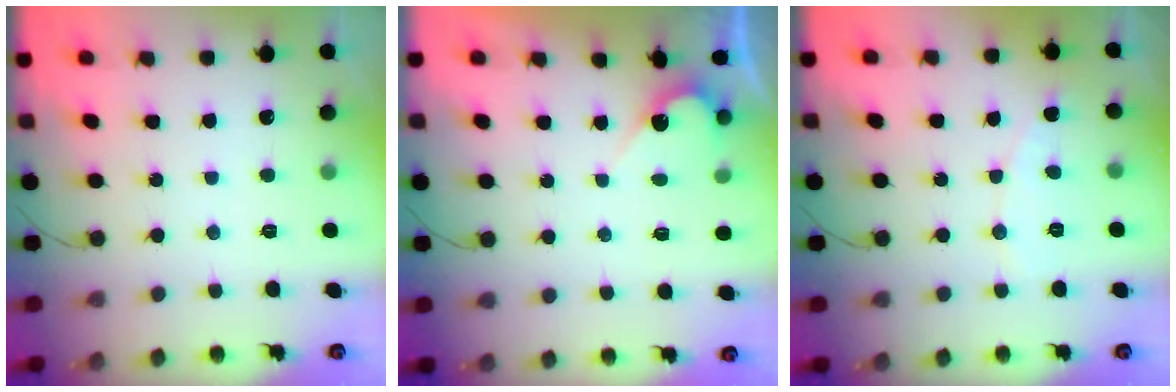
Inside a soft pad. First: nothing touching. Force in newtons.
{"total": 3.7, "press": 3.7, "slide": 0.2}
{"total": 3.3, "press": 3.3, "slide": 0.3}